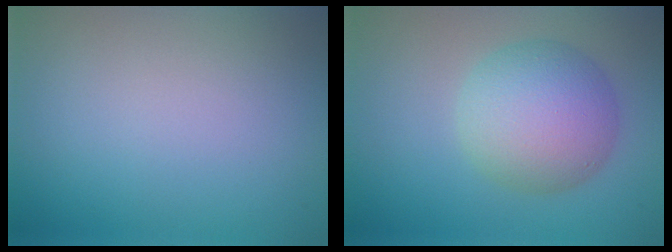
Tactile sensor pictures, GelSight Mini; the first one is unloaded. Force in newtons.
{"total": 6.3, "press": 6.3, "slide": 0.1}